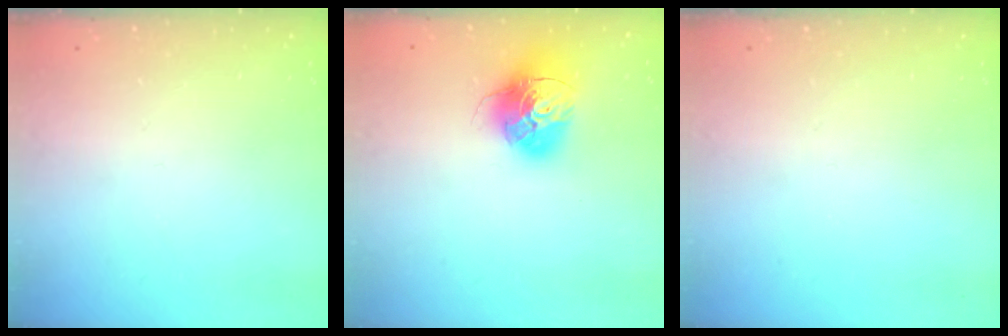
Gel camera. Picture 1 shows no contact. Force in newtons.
{"total": 16.0, "press": 16.0, "slide": 1.7}
{"total": 0.0}